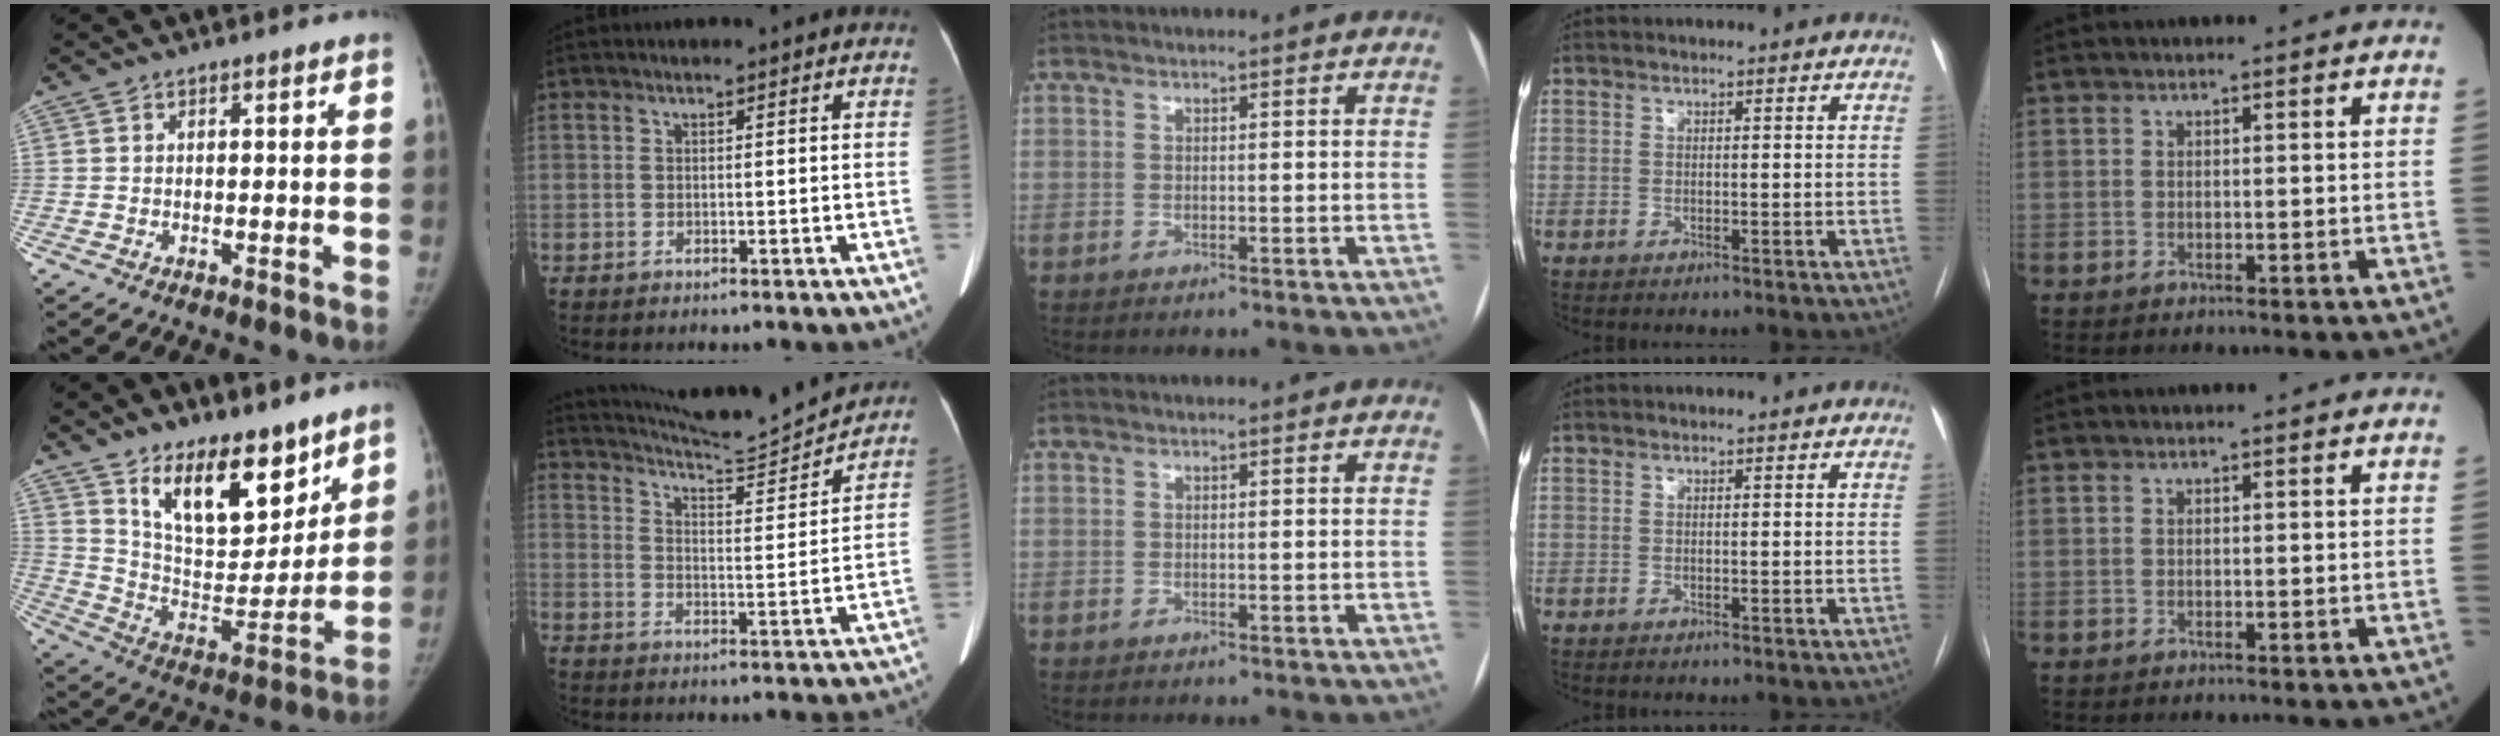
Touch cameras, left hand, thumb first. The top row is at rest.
{"thumb": {"total": 18.5, "force": [12.4, 8.5, 10.9], "torque": [-0.113, -0.089, 0.217]}, "index": {"total": 13.5, "force": [13.2, -1.2, 2.7], "torque": [-0.054, -0.026, 0.199]}}